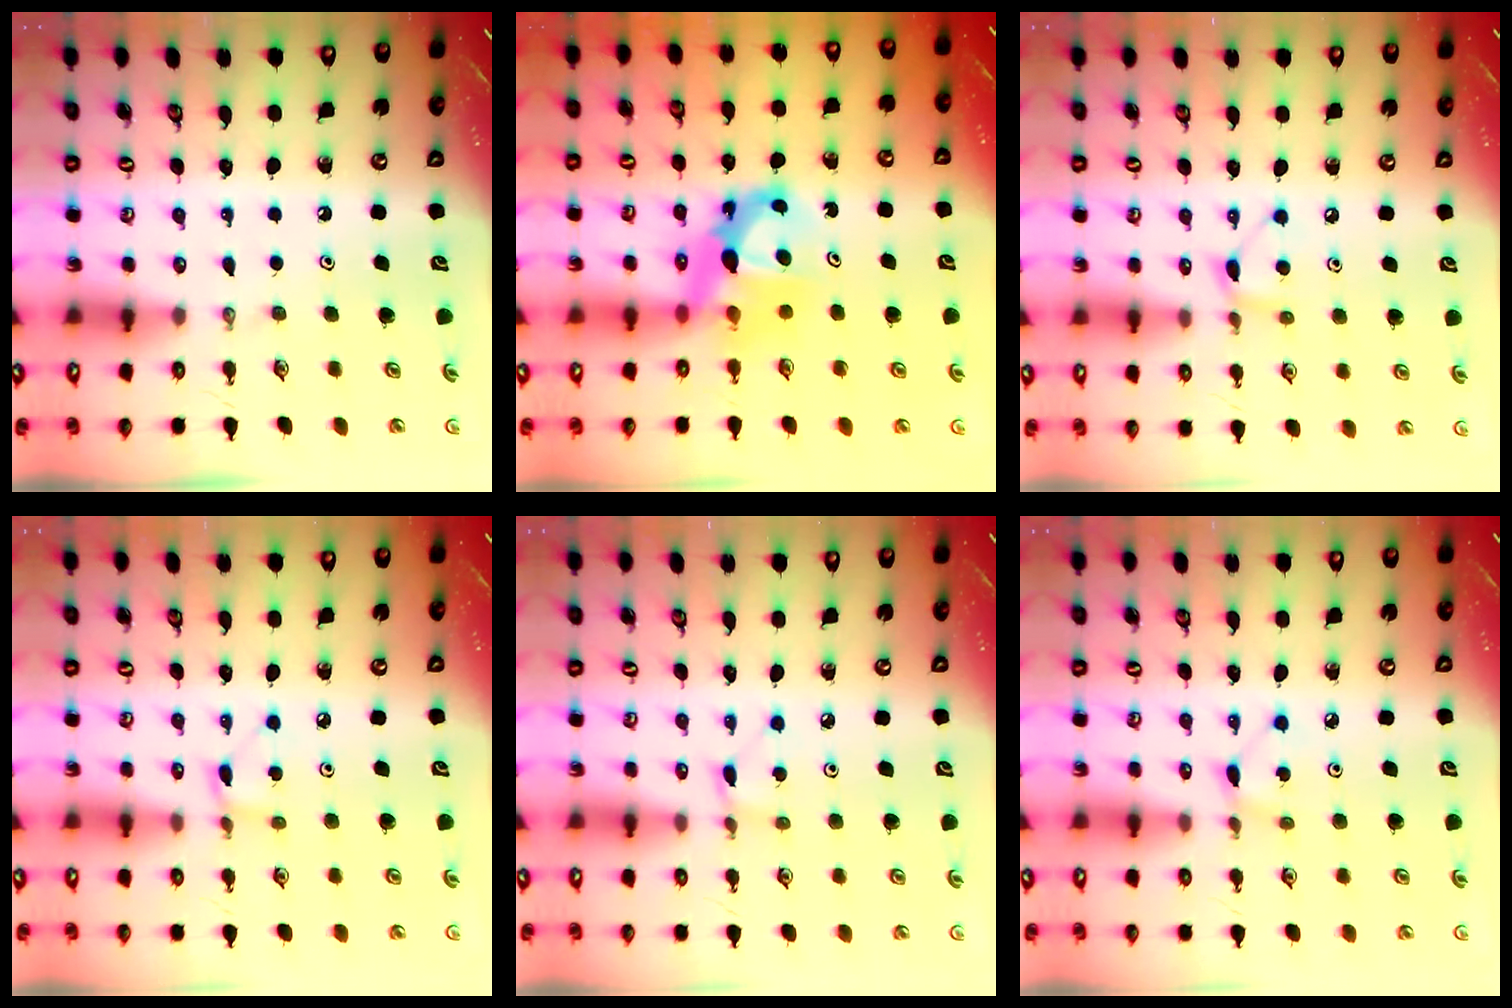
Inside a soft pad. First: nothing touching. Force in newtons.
{"total": 8.2, "press": 8.1, "slide": 0.5}
{"total": 7.4, "press": 7.4, "slide": 0.6}
{"total": 3.0, "press": 3.0, "slide": 0.4}
{"total": 1.3, "press": 1.2, "slide": 0.1}
{"total": 3.2, "press": 3.2, "slide": 0.4}